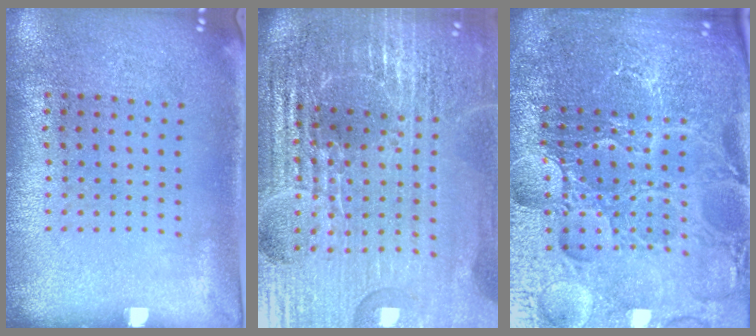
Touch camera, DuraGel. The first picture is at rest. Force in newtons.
{"total": 6.8, "press": 5.9, "slide": 3.3}
{"total": 6.3, "press": 5.6, "slide": 2.8}